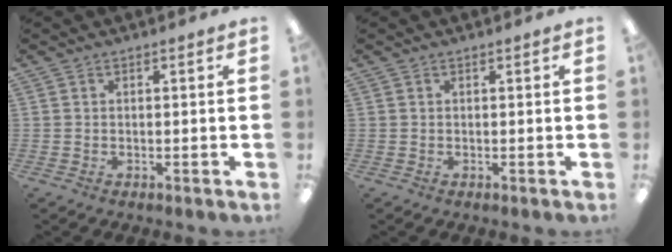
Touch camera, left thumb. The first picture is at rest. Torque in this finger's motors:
{"motor_torque": [0.00, 0.00, 0.00, 0.00, 0.00]}